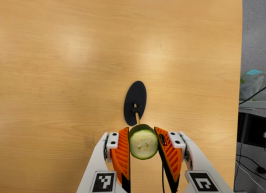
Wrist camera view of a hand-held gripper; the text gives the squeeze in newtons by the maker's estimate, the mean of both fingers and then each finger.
{"total": 9.5, "left": 9.4, "right": 9.7}